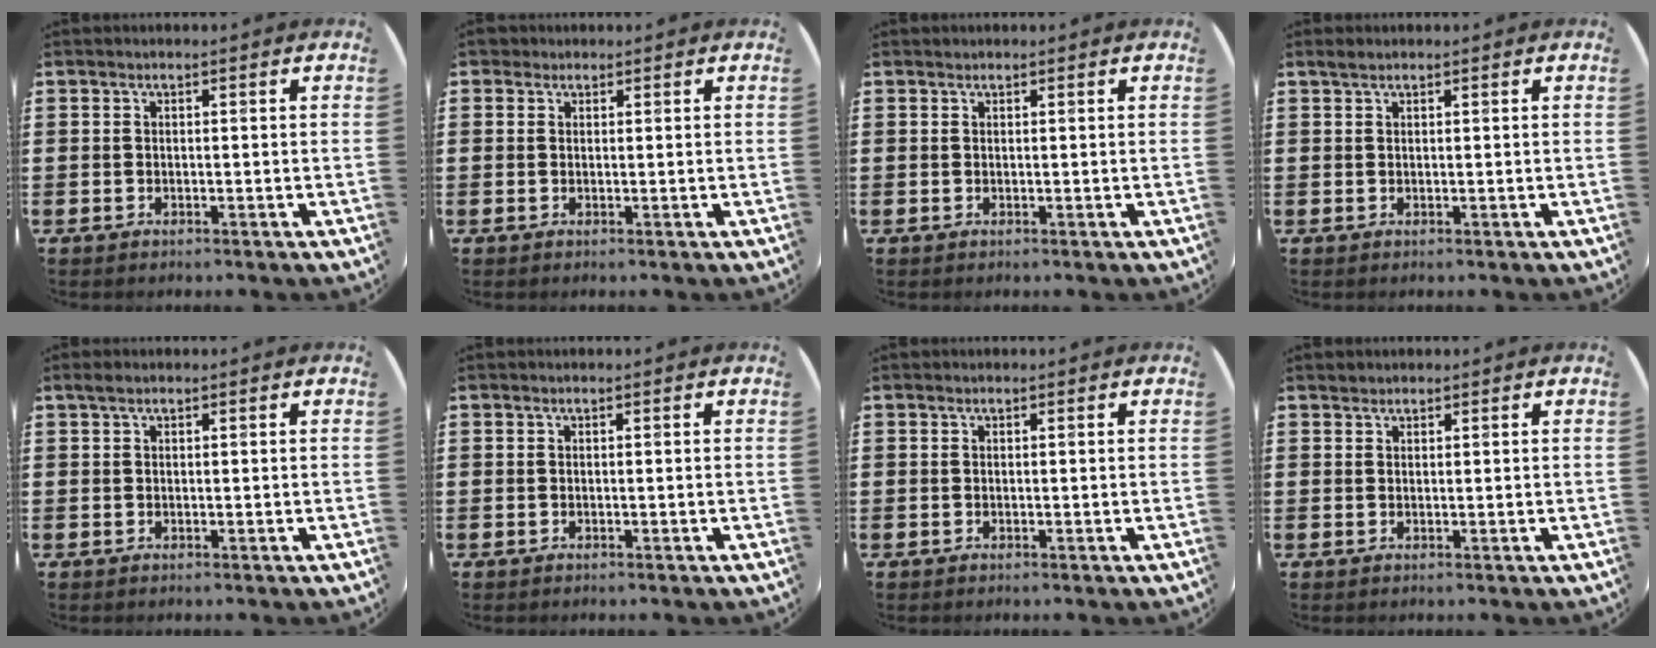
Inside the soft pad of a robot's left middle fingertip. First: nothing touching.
{"total": 1.2, "force": [1.0, 0.7, 0.1], "torque": [0.004, 0.003, 0.016]}
{"total": 0.0}
{"total": 0.7, "force": [0.7, 0.2, 0.1], "torque": [-0.003, 0.001, 0.013]}
{"total": 0.8, "force": [0.6, 0.3, 0.4], "torque": [-0.007, 0.004, 0.009]}
{"total": 0.0}
{"total": 0.0}
{"total": 0.8, "force": [0.8, 0.2, -0.2], "torque": [0.003, 0.003, 0.015]}